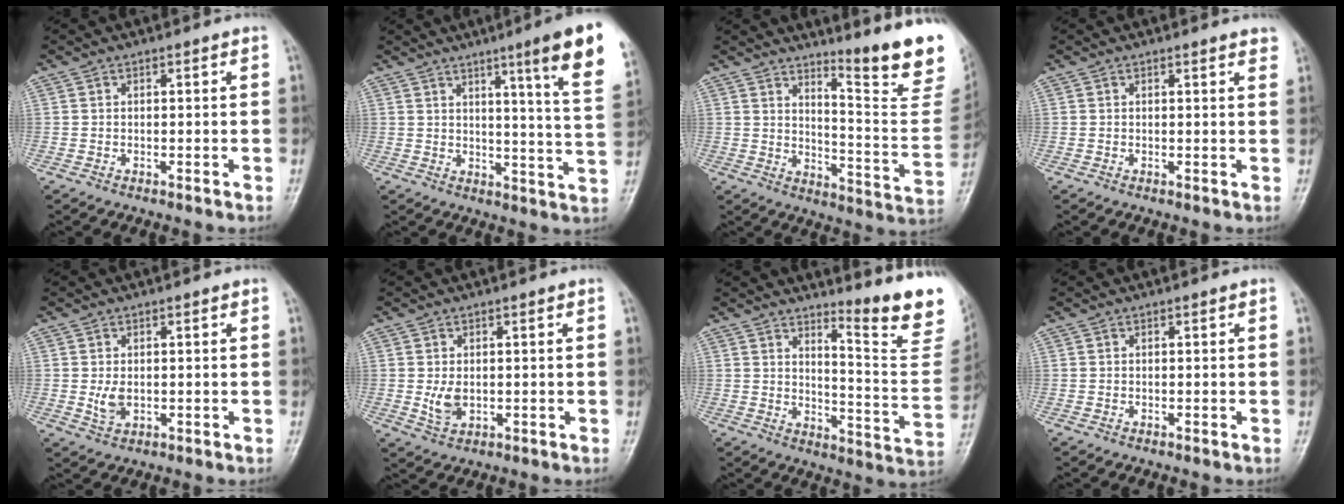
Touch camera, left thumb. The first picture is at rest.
{"total": 14.7, "force": [8.0, 0.3, 12.4], "torque": [-0.155, -0.047, 0.098]}
{"total": 18.2, "force": [13.1, 2.2, 12.4], "torque": [-0.134, -0.123, 0.178]}
{"total": 2.0, "force": [1.9, 0.3, 0.7], "torque": [-0.006, -0.009, 0.013]}
{"total": 2.9, "force": [0.2, 1.9, 2.2], "torque": [-0.038, -0.007, 0.010]}
{"total": 3.5, "force": [0.2, 2.3, 2.7], "torque": [-0.044, -0.009, 0.011]}
{"total": 15.7, "force": [12.1, 1.7, 9.8], "torque": [-0.103, -0.129, 0.156]}
{"total": 0.0}